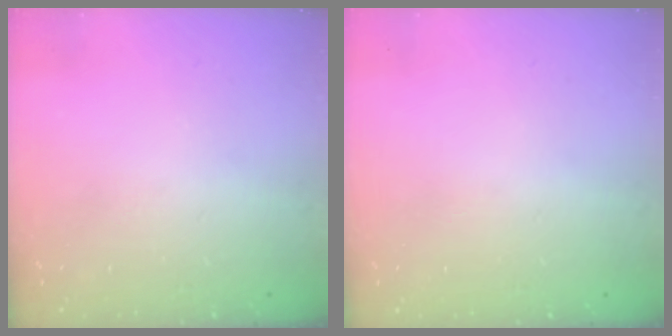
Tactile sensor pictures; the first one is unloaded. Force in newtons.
{"total": 0.8, "press": 0.8, "slide": 0.1}